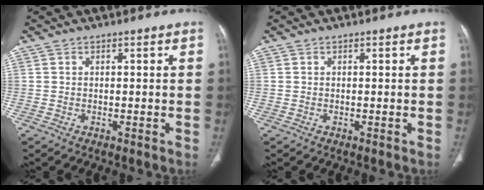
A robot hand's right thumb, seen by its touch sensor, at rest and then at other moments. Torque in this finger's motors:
{"motor_torque": [-0.02, 0.24, -0.27, 0.18, 0.07]}